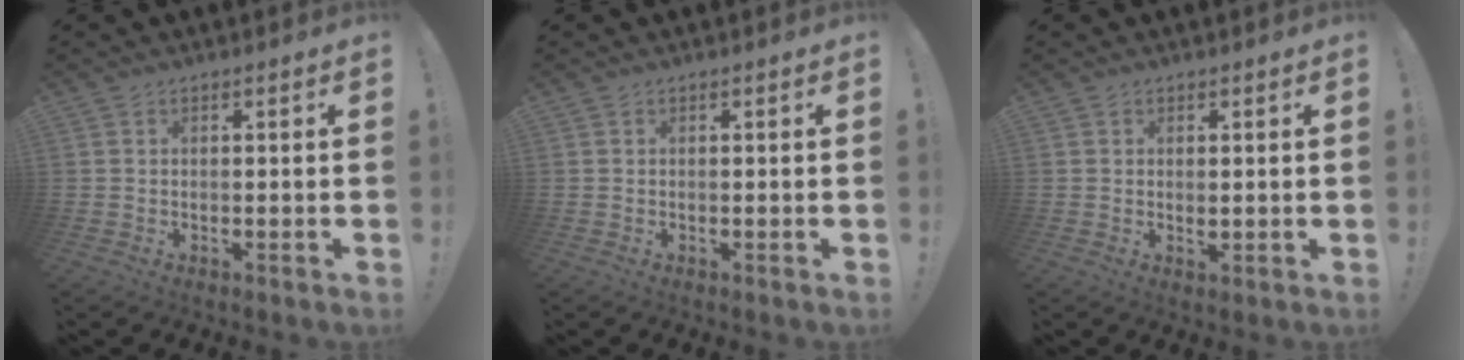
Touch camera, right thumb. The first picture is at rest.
{"total": 0.0}
{"total": 1.0, "force": [0.3, 0.5, 0.8], "torque": [-0.007, -0.004, 0.005]}